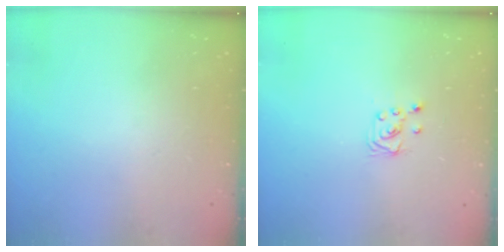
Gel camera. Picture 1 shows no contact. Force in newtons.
{"total": 2.0, "press": 2.0, "slide": 0.2}